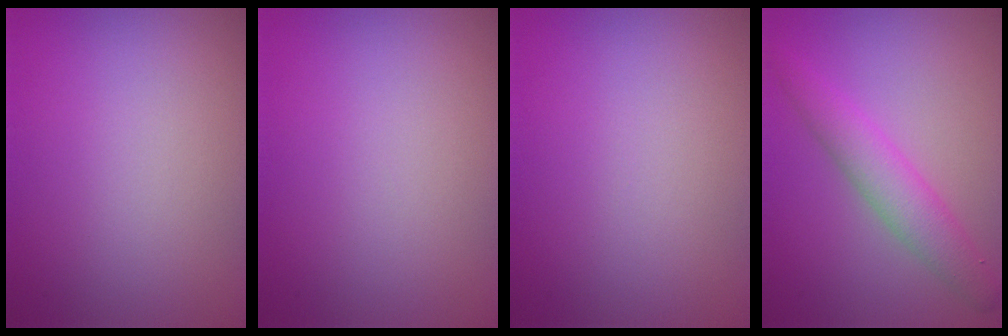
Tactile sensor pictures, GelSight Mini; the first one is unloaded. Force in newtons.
{"total": 0.0}
{"total": 0.0}
{"total": 2.6, "press": 2.6, "slide": 0.0}